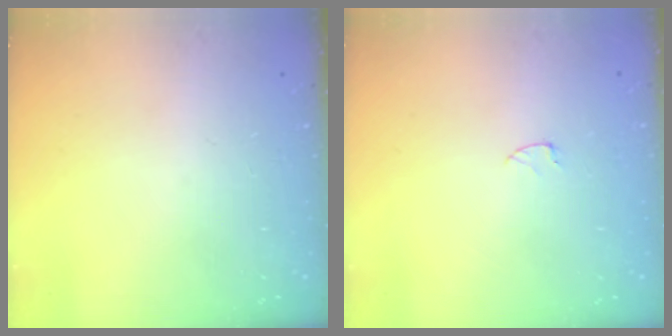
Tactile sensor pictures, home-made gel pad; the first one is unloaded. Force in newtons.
{"total": 2.6, "press": 2.6, "slide": 0.2}